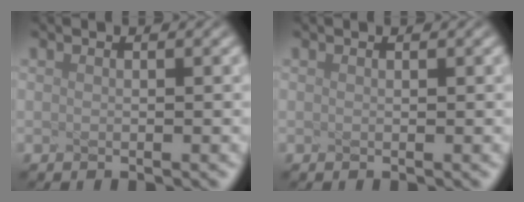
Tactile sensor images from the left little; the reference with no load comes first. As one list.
[{"total": 0.0}]